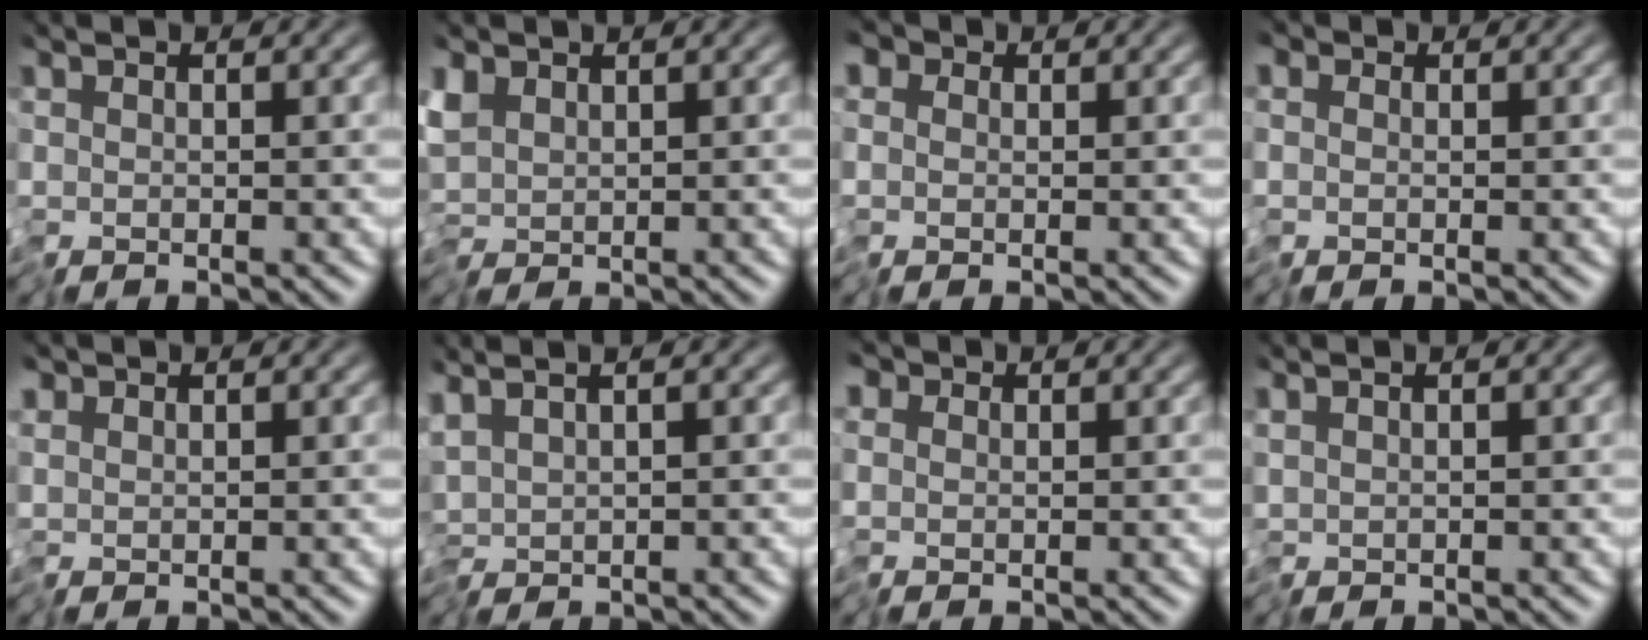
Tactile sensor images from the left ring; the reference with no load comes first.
{"total": 1.6, "force": [0.3, 1.2, 1.0], "torque": [-0.019, 0.001, 0.004]}
{"total": 2.9, "force": [0.3, 2.6, 1.2], "torque": [-0.032, 0.011, -0.003]}
{"total": 0.8, "force": [-0.4, 0.7, 0.0], "torque": [0.001, 0.000, -0.010]}
{"total": 0.5, "force": [0.3, 0.5, 0.0], "torque": [-0.002, 0.000, 0.004]}
{"total": 2.0, "force": [0.3, 0.5, 1.9], "torque": [-0.040, 0.006, 0.004]}
{"total": 1.1, "force": [-0.2, 1.1, 0.1], "torque": [-0.001, 0.000, -0.008]}
{"total": 0.6, "force": [0.2, 0.1, 0.6], "torque": [-0.014, 0.003, 0.005]}